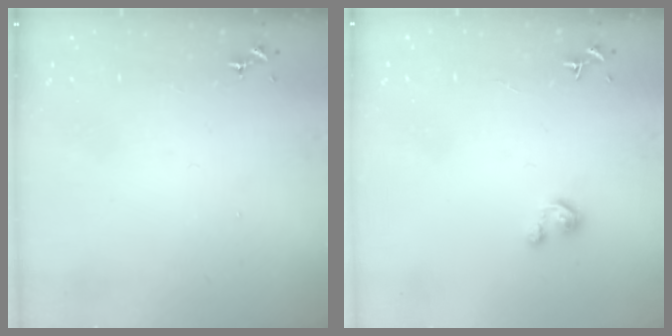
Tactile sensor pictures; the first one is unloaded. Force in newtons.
{"total": 3.8, "press": 3.7, "slide": 0.4}